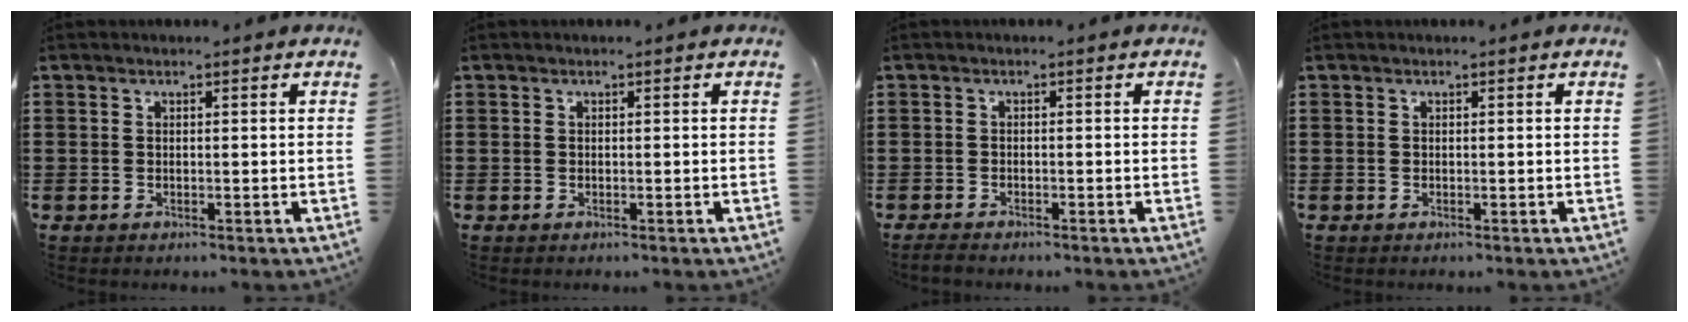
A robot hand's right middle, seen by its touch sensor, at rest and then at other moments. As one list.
[{"total": 0.0}, {"total": 0.9, "force": [-0.9, 0.1, 0.2], "torque": [-0.007, -0.003, -0.017]}, {"total": 0.0}]